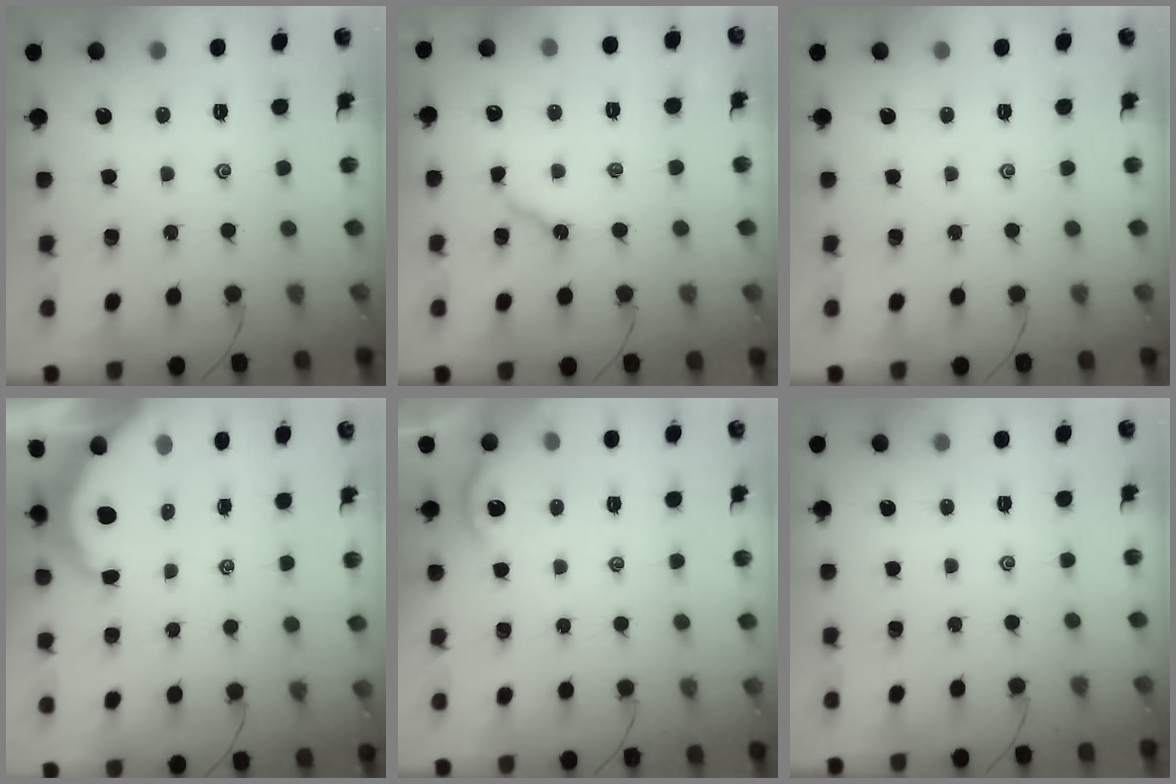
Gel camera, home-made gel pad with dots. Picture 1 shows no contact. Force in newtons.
{"total": 5.1, "press": 5.1, "slide": 0.6}
{"total": 0.0}
{"total": 7.1, "press": 7.1, "slide": 0.9}
{"total": 3.4, "press": 3.4, "slide": 0.3}
{"total": 0.0}